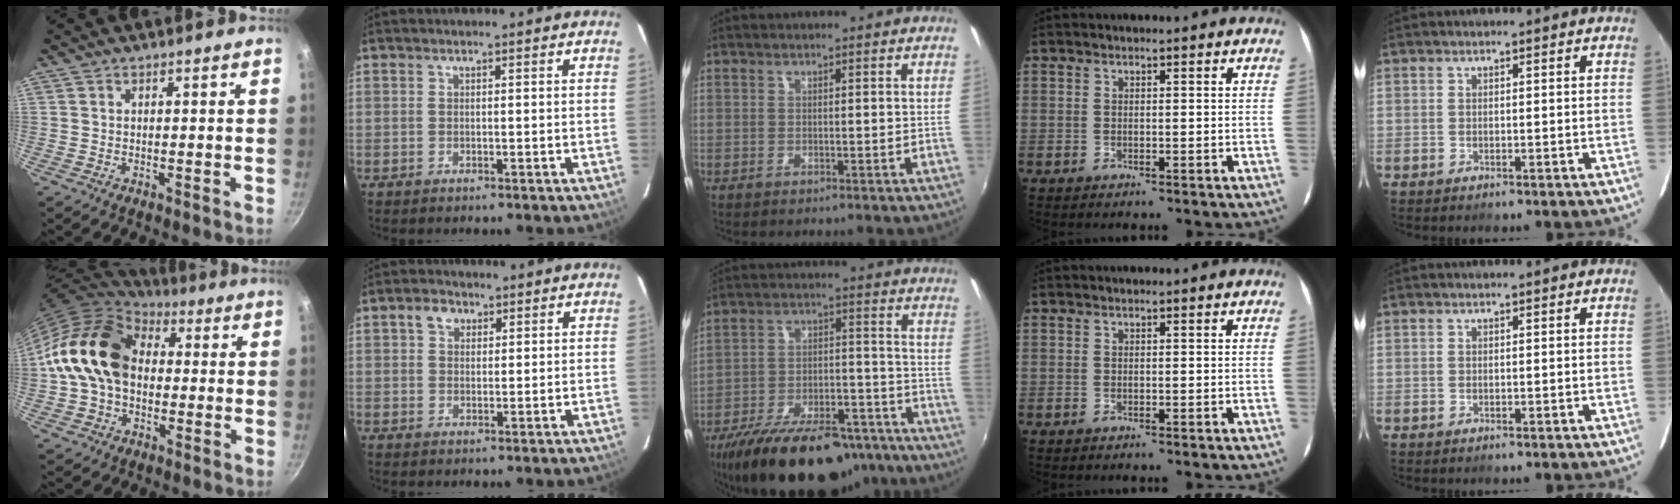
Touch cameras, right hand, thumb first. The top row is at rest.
{"thumb": {"total": 17.2, "force": [0.9, 12.6, 11.7], "torque": [-0.188, 0.035, 0.006]}, "index": {"total": 3.2, "force": [1.4, 2.5, 1.3], "torque": [-0.016, 0.012, 0.025]}, "middle": {"total": 26.1, "force": [-20.7, 9.7, 12.6], "torque": [-0.229, -0.004, -0.293]}}